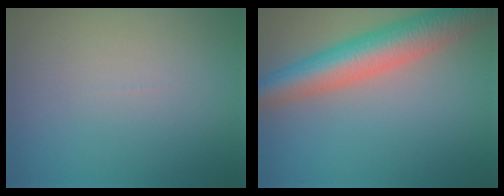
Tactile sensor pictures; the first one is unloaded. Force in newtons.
{"total": 7.5, "press": 7.4, "slide": 0.4}